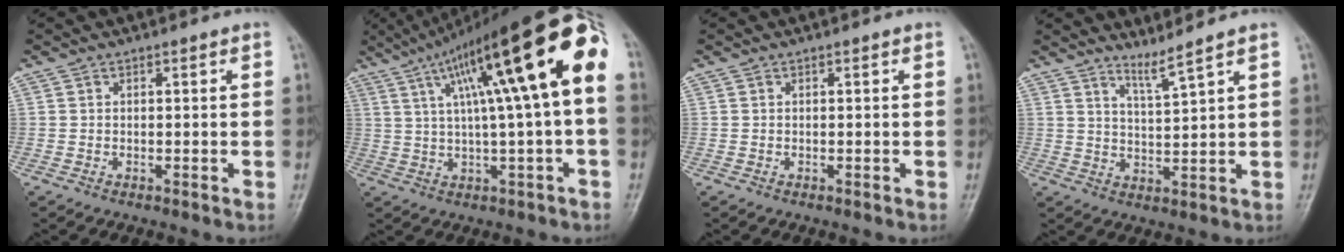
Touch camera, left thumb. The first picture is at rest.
{"total": 20.9, "force": [5.1, 3.3, 20.0], "torque": [-0.313, 0.042, 0.073]}
{"total": 0.0}
{"total": 3.8, "force": [3.3, -1.1, 1.6], "torque": [-0.035, -0.042, 0.071]}